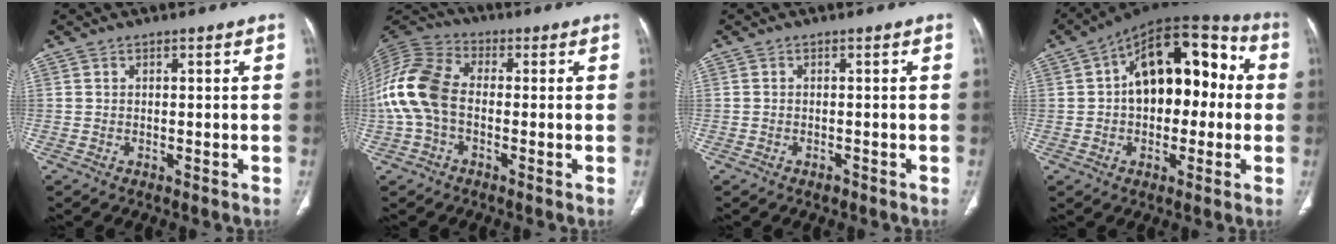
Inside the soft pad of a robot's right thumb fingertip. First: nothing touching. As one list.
[{"total": 13.4, "force": [-1.3, 8.7, 10.1], "torque": [-0.225, 0.032, -0.032]}, {"total": 0.8, "force": [-0.6, 0.4, 0.3], "torque": [-0.006, 0.002, -0.010]}, {"total": 19.2, "force": [1.7, 11.3, 15.4], "torque": [-0.190, 0.048, 0.019]}]